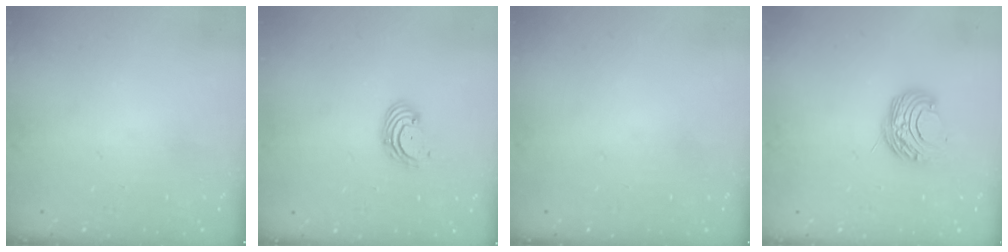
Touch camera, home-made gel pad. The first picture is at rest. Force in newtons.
{"total": 2.9, "press": 2.9, "slide": 0.3}
{"total": 0.0}
{"total": 8.7, "press": 8.7, "slide": 0.6}